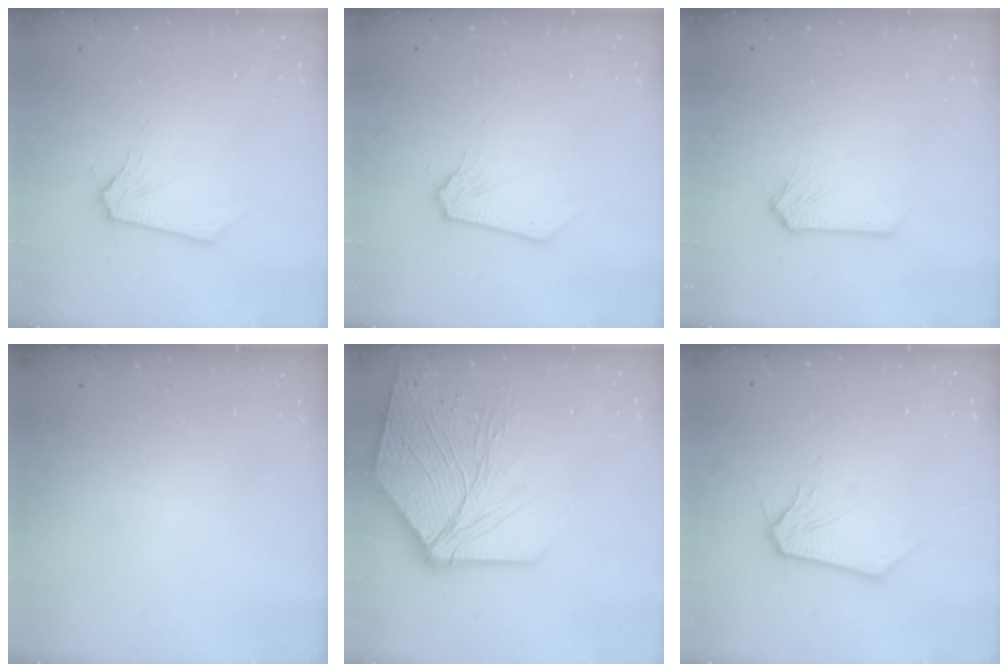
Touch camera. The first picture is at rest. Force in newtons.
{"total": 0.0}
{"total": 0.0}
{"total": 0.0}
{"total": 16.7, "press": 16.6, "slide": 1.7}
{"total": 1.2, "press": 1.2, "slide": 0.3}